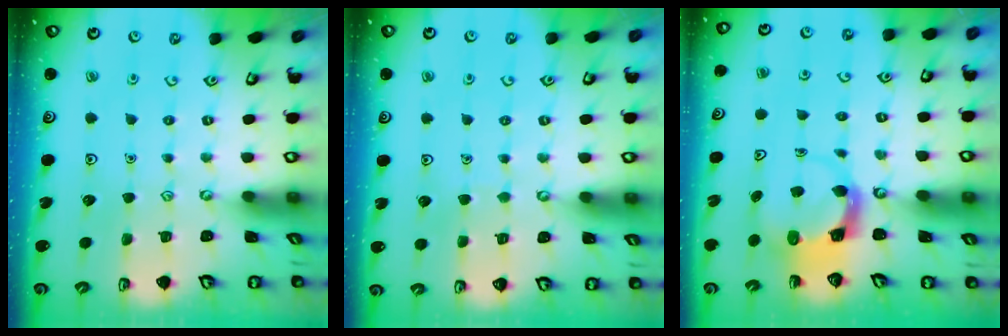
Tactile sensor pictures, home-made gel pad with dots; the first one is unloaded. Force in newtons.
{"total": 2.4, "press": 2.4, "slide": 0.2}
{"total": 3.6, "press": 3.5, "slide": 0.5}